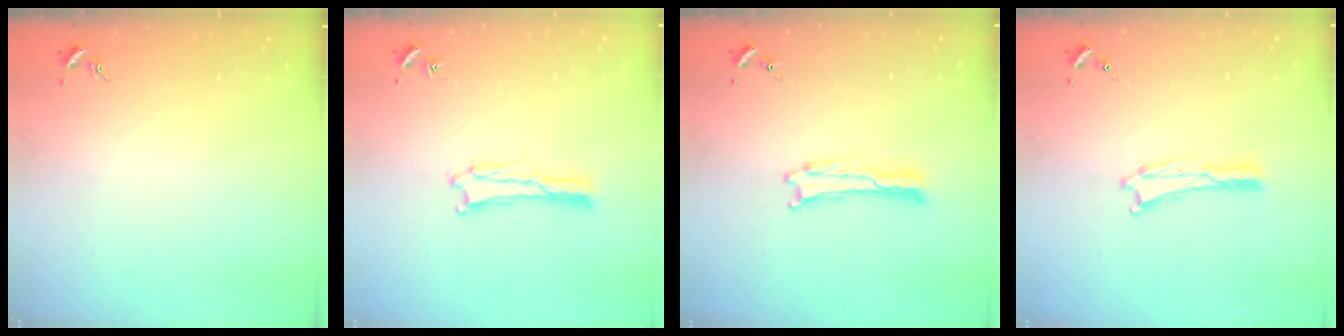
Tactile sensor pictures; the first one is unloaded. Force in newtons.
{"total": 1.9, "press": 1.9, "slide": 0.1}
{"total": 0.0}
{"total": 0.0}